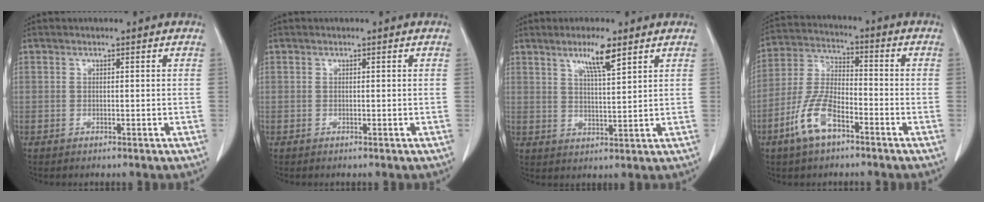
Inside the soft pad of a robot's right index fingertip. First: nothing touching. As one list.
[{"total": 0.0}, {"total": 5.7, "force": [3.6, 0.3, 4.4], "torque": [-0.077, -0.003, 0.064]}, {"total": 9.5, "force": [-5.1, 3.7, 7.1], "torque": [-0.161, 0.004, -0.098]}]